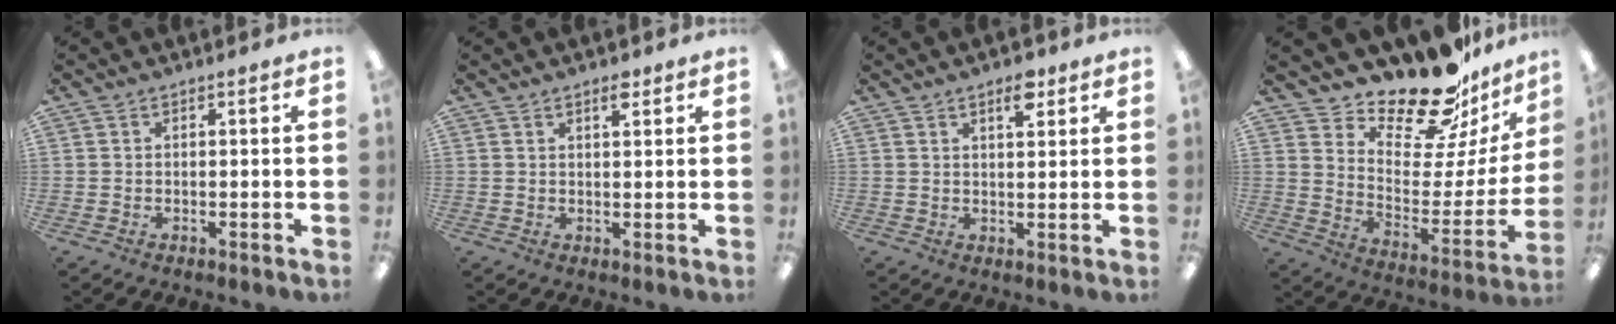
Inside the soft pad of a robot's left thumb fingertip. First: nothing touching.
{"total": 2.4, "force": [1.9, 0.7, 1.4], "torque": [-0.015, -0.007, 0.030]}
{"total": 4.8, "force": [3.1, 2.0, 3.1], "torque": [-0.029, -0.014, 0.047]}
{"total": 21.3, "force": [18.4, 6.5, 8.4], "torque": [-0.128, -0.141, 0.312]}